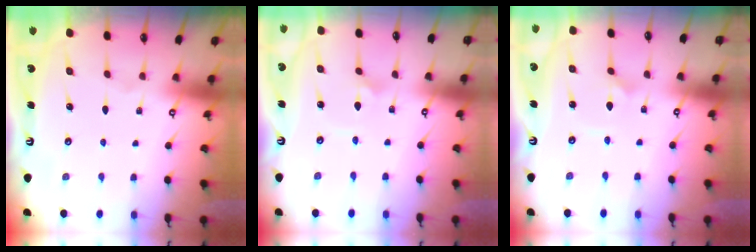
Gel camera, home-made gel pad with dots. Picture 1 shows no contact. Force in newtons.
{"total": 2.4, "press": 2.4, "slide": 0.2}
{"total": 2.5, "press": 2.4, "slide": 0.4}